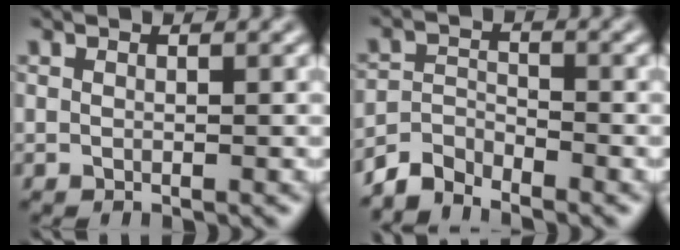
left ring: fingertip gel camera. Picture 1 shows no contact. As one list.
[{"total": 3.1, "force": [-2.9, 0.9, 0.5], "torque": [-0.007, 0.004, -0.067]}]